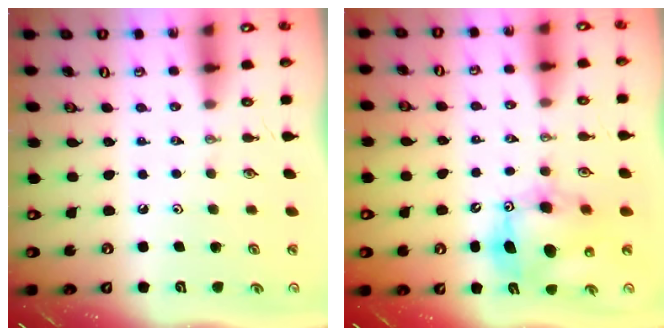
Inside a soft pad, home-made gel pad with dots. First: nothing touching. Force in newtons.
{"total": 12.3, "press": 12.0, "slide": 2.7}